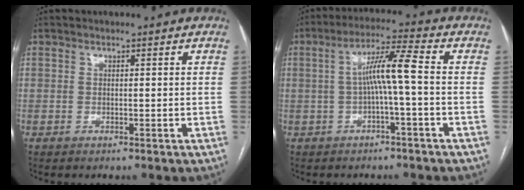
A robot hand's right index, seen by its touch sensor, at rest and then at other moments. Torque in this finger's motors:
{"motor_torque": [0.83, -0.20, 0.33, 0.12]}